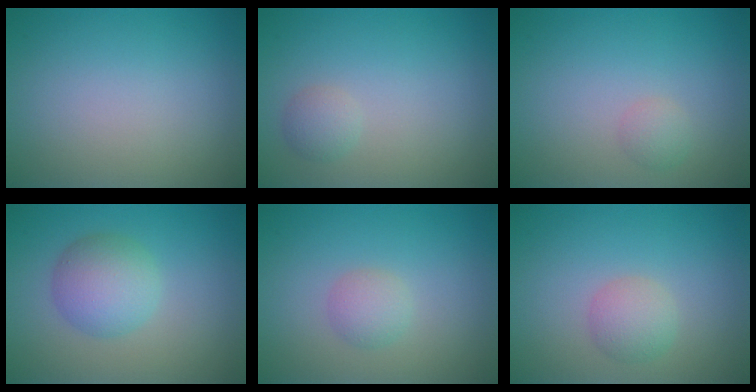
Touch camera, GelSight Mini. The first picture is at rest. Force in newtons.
{"total": 1.3, "press": 1.3, "slide": 0.0}
{"total": 1.1, "press": 1.1, "slide": 0.1}
{"total": 4.1, "press": 4.1, "slide": 0.1}
{"total": 1.7, "press": 1.7, "slide": 0.1}
{"total": 2.1, "press": 2.1, "slide": 0.0}